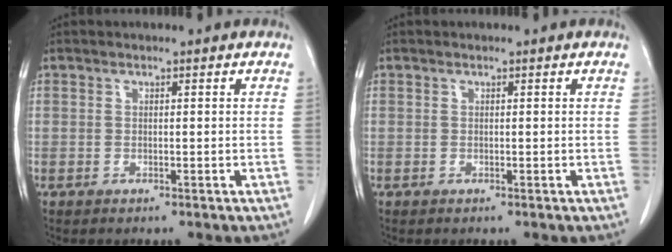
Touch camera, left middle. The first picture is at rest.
{"total": 0.0}